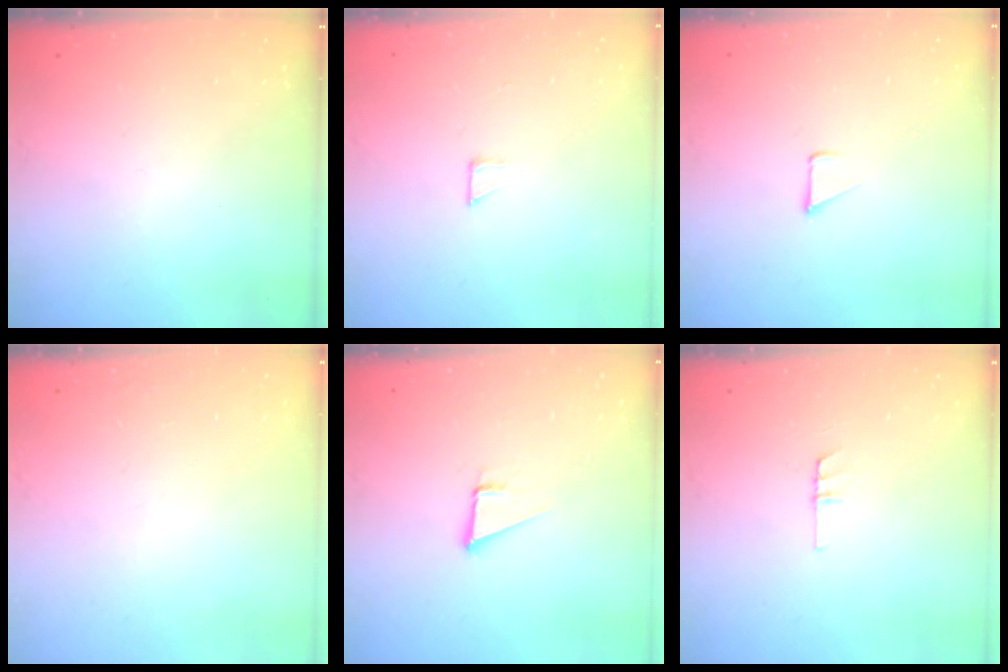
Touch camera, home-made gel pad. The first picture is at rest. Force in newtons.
{"total": 2.3, "press": 2.3, "slide": 0.2}
{"total": 1.8, "press": 1.7, "slide": 0.1}
{"total": 0.9, "press": 0.9, "slide": 0.0}
{"total": 3.7, "press": 2.9, "slide": 2.2}
{"total": 4.8, "press": 4.8, "slide": 0.4}